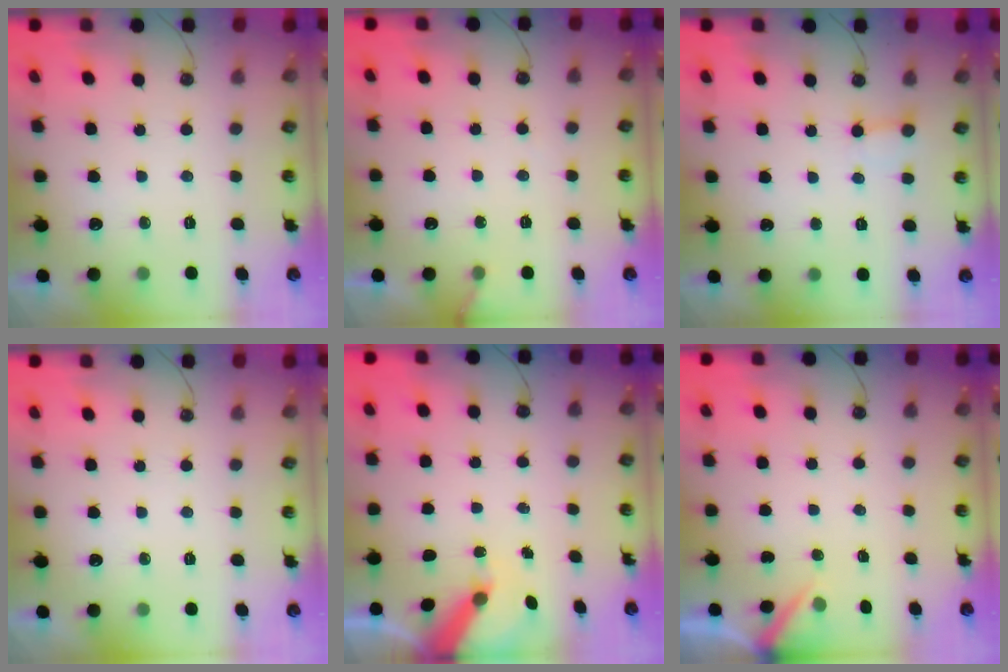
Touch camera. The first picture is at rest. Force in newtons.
{"total": 4.3, "press": 4.3, "slide": 0.2}
{"total": 2.4, "press": 2.4, "slide": 0.1}
{"total": 0.0}
{"total": 6.1, "press": 6.1, "slide": 0.4}
{"total": 3.3, "press": 3.2, "slide": 0.3}